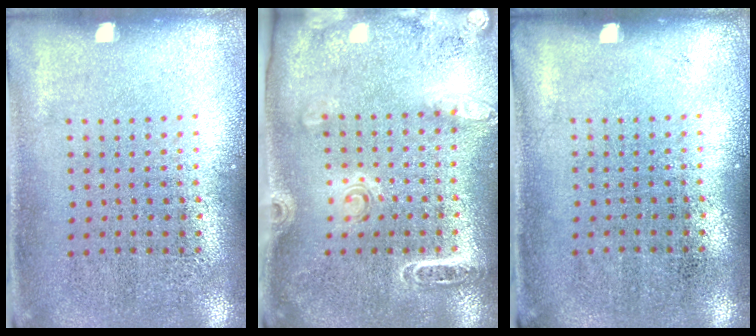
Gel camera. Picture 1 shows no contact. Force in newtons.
{"total": 1.7, "press": 1.7, "slide": 0.1}
{"total": 0.0}